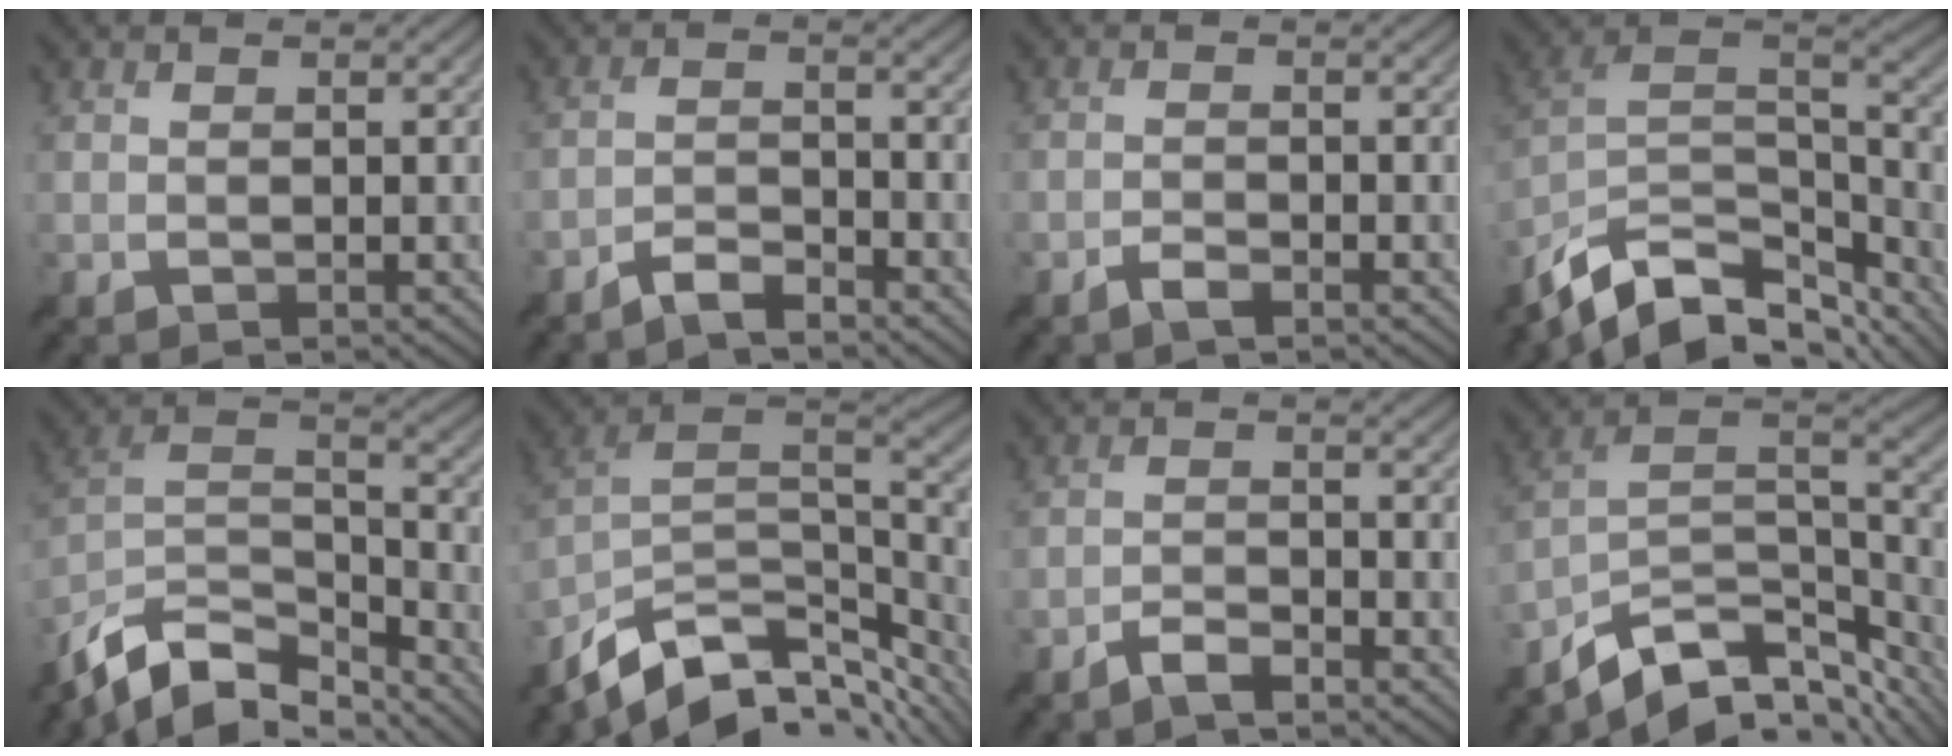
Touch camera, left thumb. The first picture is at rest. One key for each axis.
{"total": 3.5, "fx": -3.0, "fy": 0.7, "fz": 1.7, "tx": -0.034, "ty": 0.002, "tz": -0.065}
{"total": 1.8, "fx": -1.4, "fy": 0.4, "fz": 1.0, "tx": -0.023, "ty": 0.001, "tz": -0.029}
{"total": 15.3, "fx": -10.3, "fy": 7.0, "fz": 8.9, "tx": -0.230, "ty": -0.022, "tz": -0.163}
{"total": 13.8, "fx": -10.4, "fy": 5.8, "fz": 6.9, "tx": -0.179, "ty": -0.004, "tz": -0.184}
{"total": 13.0, "fx": -8.1, "fy": 6.1, "fz": 8.0, "tx": -0.193, "ty": -0.015, "tz": -0.131}
{"total": 2.8, "fx": -2.3, "fy": 0.7, "fz": 1.4, "tx": -0.031, "ty": 0.002, "tz": -0.050}
{"total": 12.5, "fx": -8.4, "fy": 5.6, "fz": 7.5, "tx": -0.167, "ty": -0.008, "tz": -0.134}